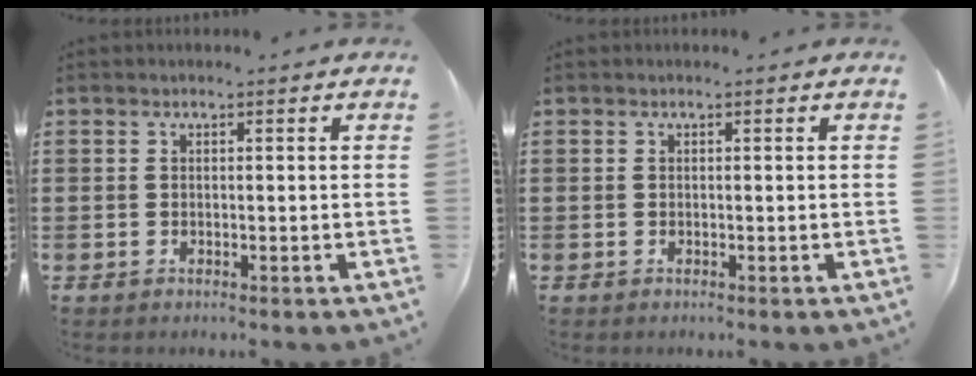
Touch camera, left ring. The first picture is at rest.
{"total": 0.0}